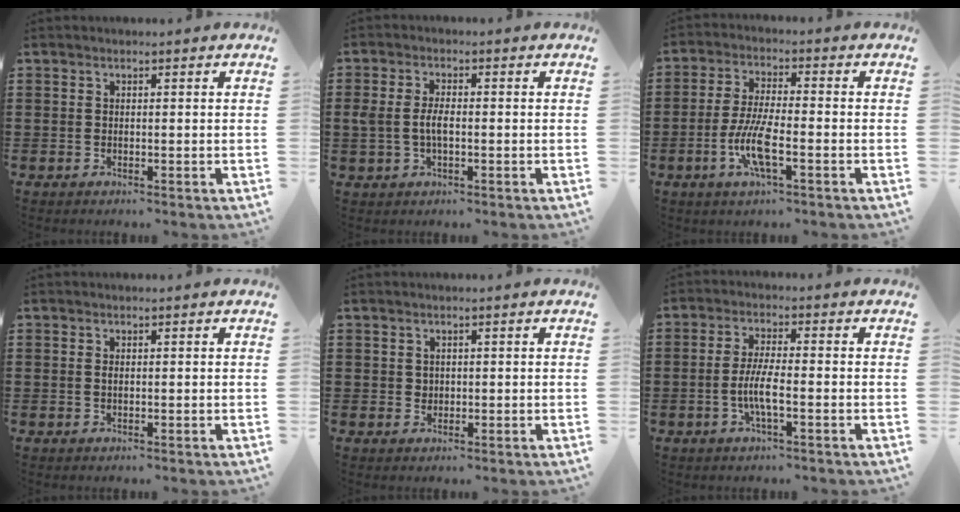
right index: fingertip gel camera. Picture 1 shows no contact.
{"total": 3.6, "force": [-0.3, 1.8, 3.1], "torque": [-0.081, -0.003, -0.013]}
{"total": 7.5, "force": [-2.7, 1.8, 6.7], "torque": [-0.143, -0.011, -0.054]}
{"total": 0.6, "force": [0.1, 0.3, 0.5], "torque": [-0.013, -0.001, 0.002]}
{"total": 1.1, "force": [0.5, 1.0, 0.1], "torque": [-0.005, 0.005, 0.009]}
{"total": 5.0, "force": [-1.6, 0.8, 4.7], "torque": [-0.102, -0.005, -0.036]}